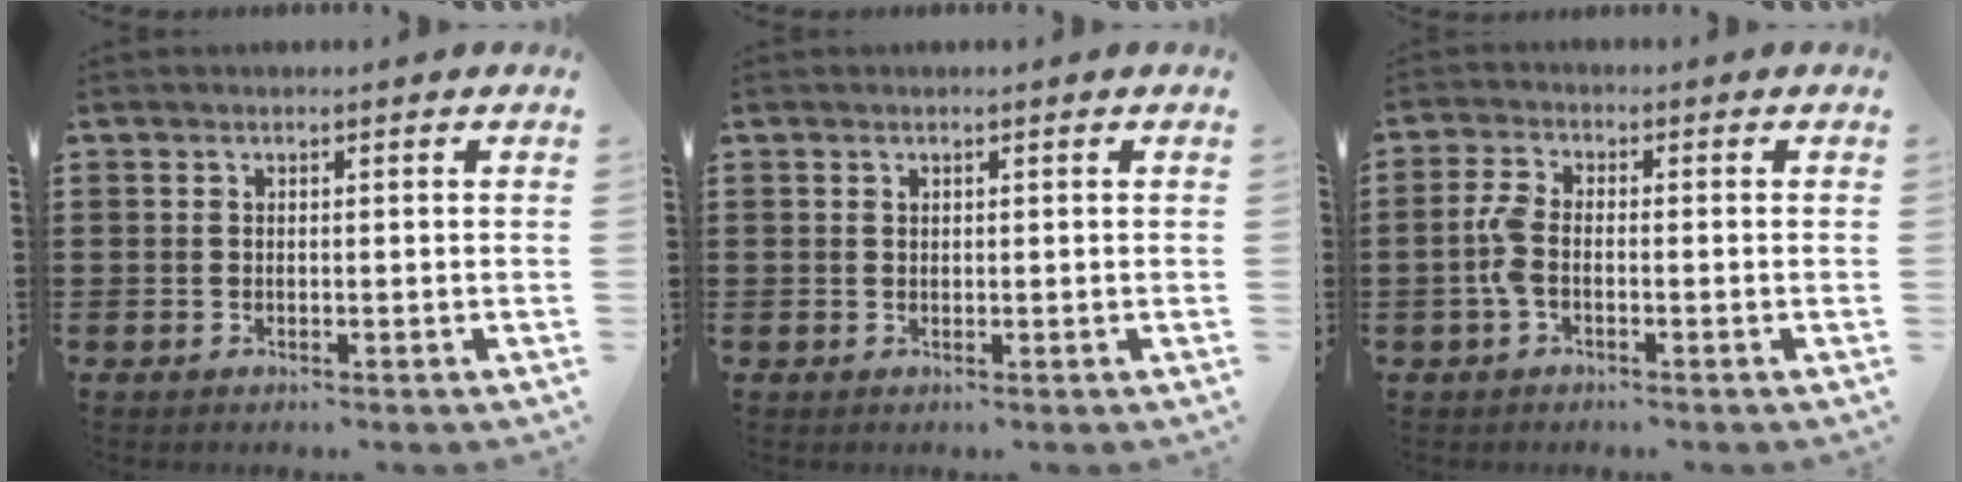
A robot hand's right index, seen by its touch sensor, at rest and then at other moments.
{"total": 0.5, "force": [0.3, 0.4, 0.1], "torque": [-0.004, 0.003, 0.005]}
{"total": 4.0, "force": [-1.0, 1.8, 3.5], "torque": [-0.091, -0.004, -0.026]}